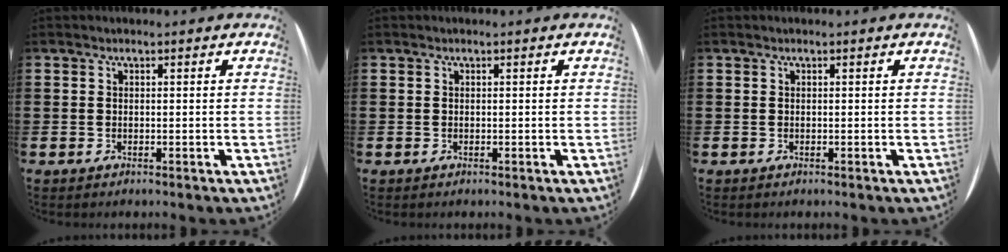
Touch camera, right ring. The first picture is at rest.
{"total": 0.0}
{"total": 0.0}